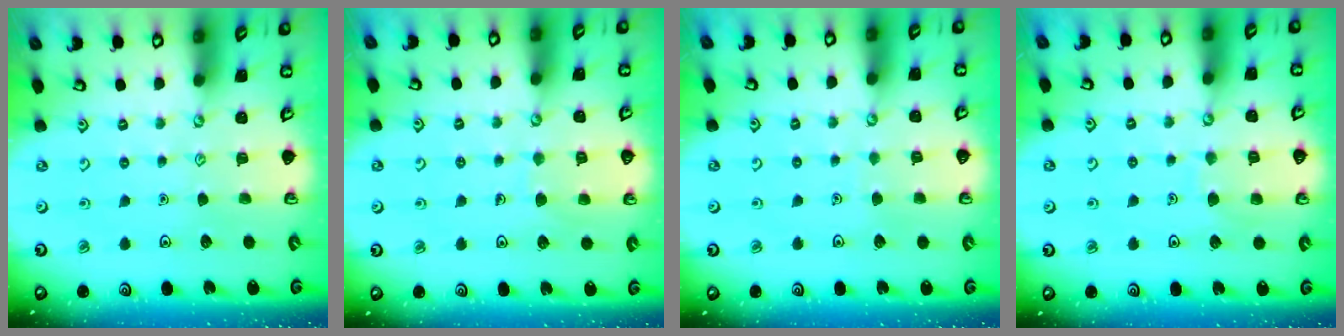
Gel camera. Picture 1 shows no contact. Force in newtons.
{"total": 4.9, "press": 4.9, "slide": 0.3}
{"total": 1.7, "press": 1.7, "slide": 0.1}
{"total": 6.1, "press": 6.1, "slide": 0.3}